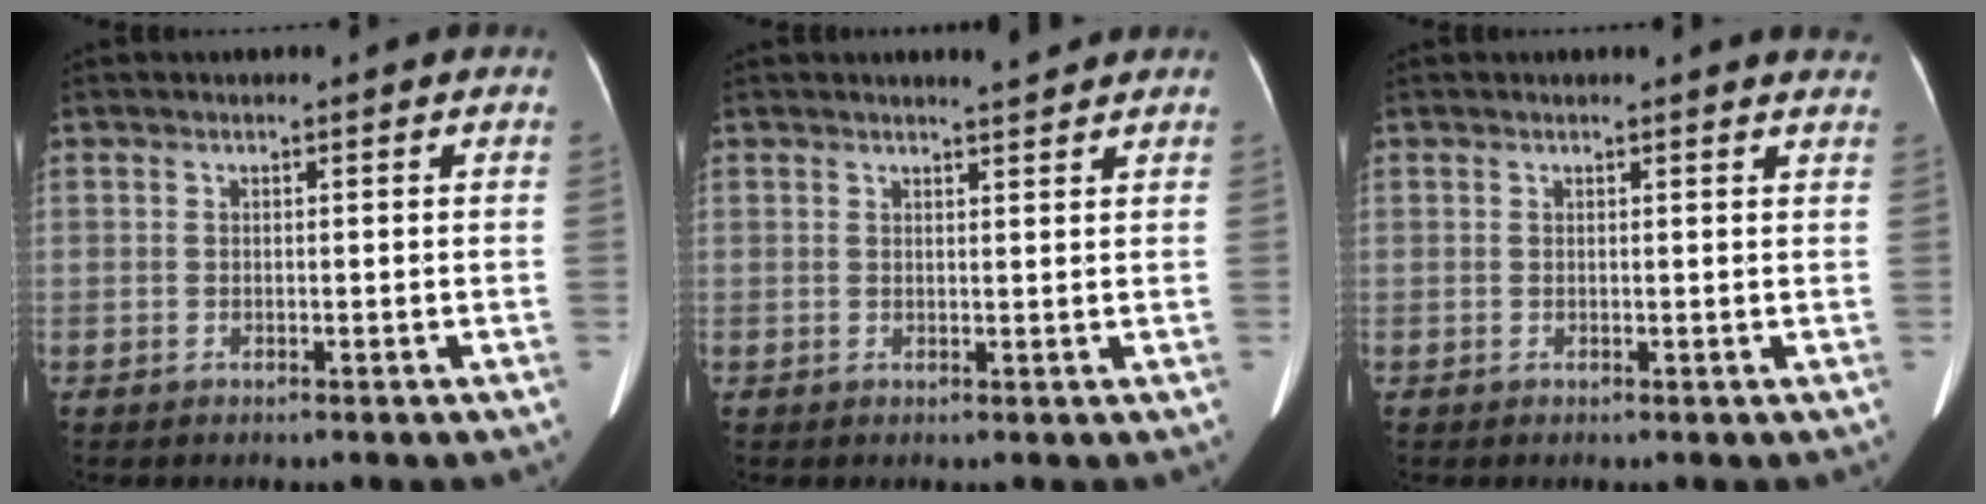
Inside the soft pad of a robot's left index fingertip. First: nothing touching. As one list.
[{"total": 2.0, "force": [1.9, -0.2, 0.5], "torque": [-0.011, -0.005, 0.030]}, {"total": 3.5, "force": [3.3, 0.3, 0.8], "torque": [-0.011, -0.008, 0.016]}]